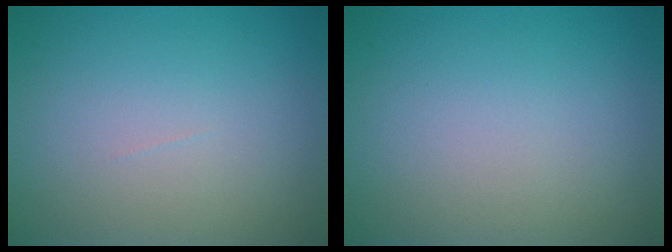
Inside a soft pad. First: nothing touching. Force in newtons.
{"total": 0.0}